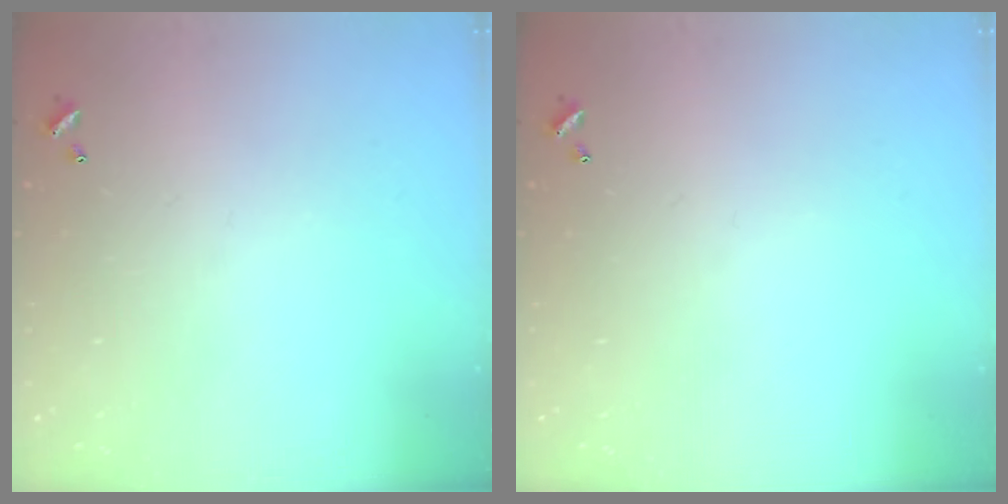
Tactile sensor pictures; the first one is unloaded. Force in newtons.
{"total": 0.0}